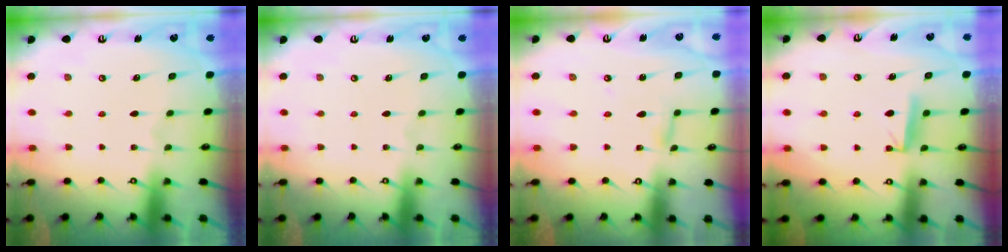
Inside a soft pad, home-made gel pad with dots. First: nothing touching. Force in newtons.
{"total": 0.0}
{"total": 2.4, "press": 2.4, "slide": 0.2}
{"total": 6.1, "press": 6.1, "slide": 0.6}